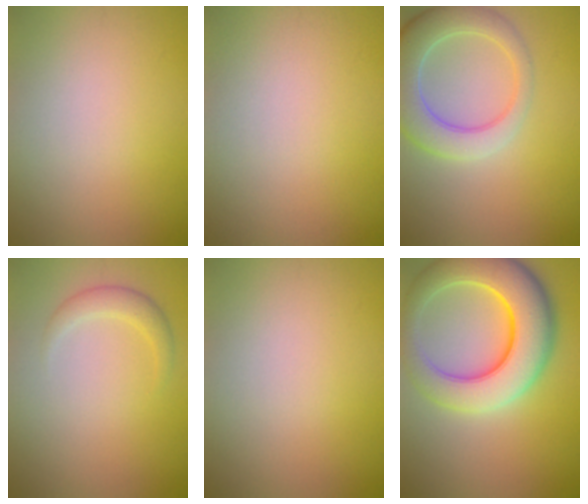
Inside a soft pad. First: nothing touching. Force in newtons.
{"total": 0.0}
{"total": 6.4, "press": 6.3, "slide": 0.8}
{"total": 1.8, "press": 1.8, "slide": 0.1}
{"total": 0.0}
{"total": 9.9, "press": 9.8, "slide": 0.5}